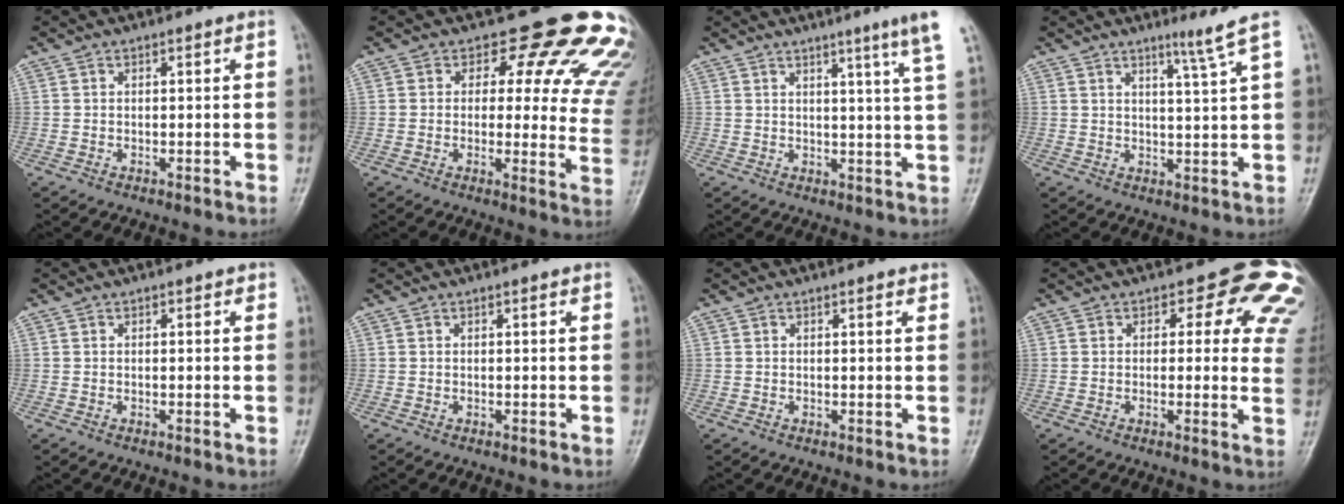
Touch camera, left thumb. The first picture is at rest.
{"total": 18.4, "force": [14.3, 8.1, 8.2], "torque": [-0.041, -0.095, 0.139]}
{"total": 7.9, "force": [5.3, -1.0, 5.8], "torque": [-0.075, -0.025, 0.058]}
{"total": 4.3, "force": [2.9, -1.4, 2.9], "torque": [-0.050, -0.029, 0.052]}
{"total": 0.6, "force": [0.4, 0.3, 0.3], "torque": [-0.001, -0.001, 0.001]}
{"total": 0.6, "force": [0.4, 0.1, 0.4], "torque": [-0.006, -0.001, 0.004]}
{"total": 1.3, "force": [0.9, 0.4, 0.9], "torque": [-0.010, -0.003, 0.010]}
{"total": 12.2, "force": [6.1, 6.9, 8.0], "torque": [-0.033, -0.019, 0.042]}